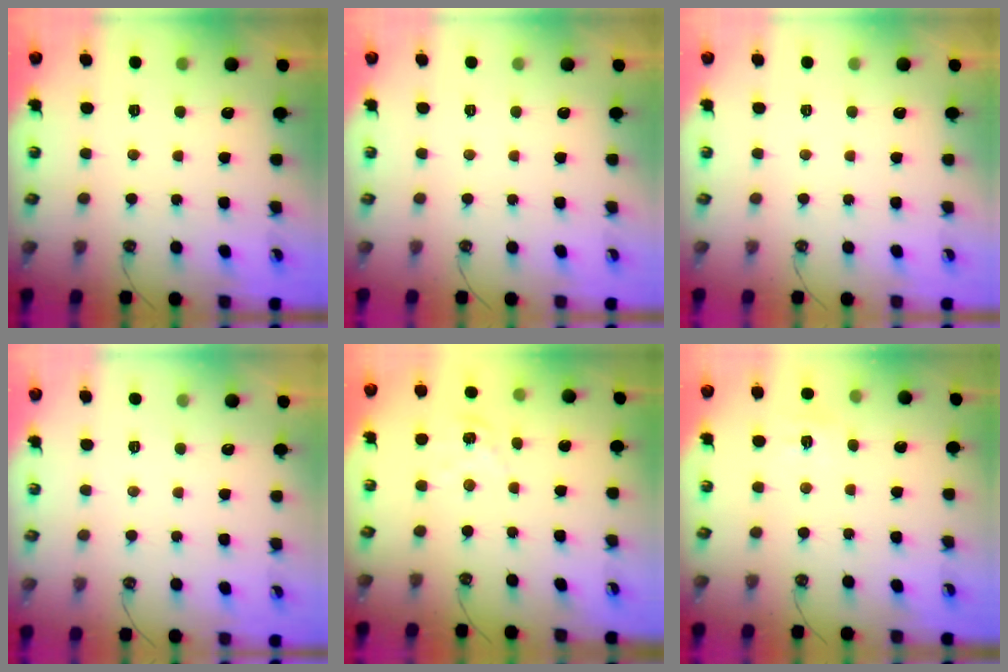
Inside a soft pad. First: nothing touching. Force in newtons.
{"total": 0.0}
{"total": 0.0}
{"total": 0.5, "press": 0.5, "slide": 0.2}
{"total": 2.3, "press": 2.3, "slide": 0.3}
{"total": 4.9, "press": 4.8, "slide": 0.6}